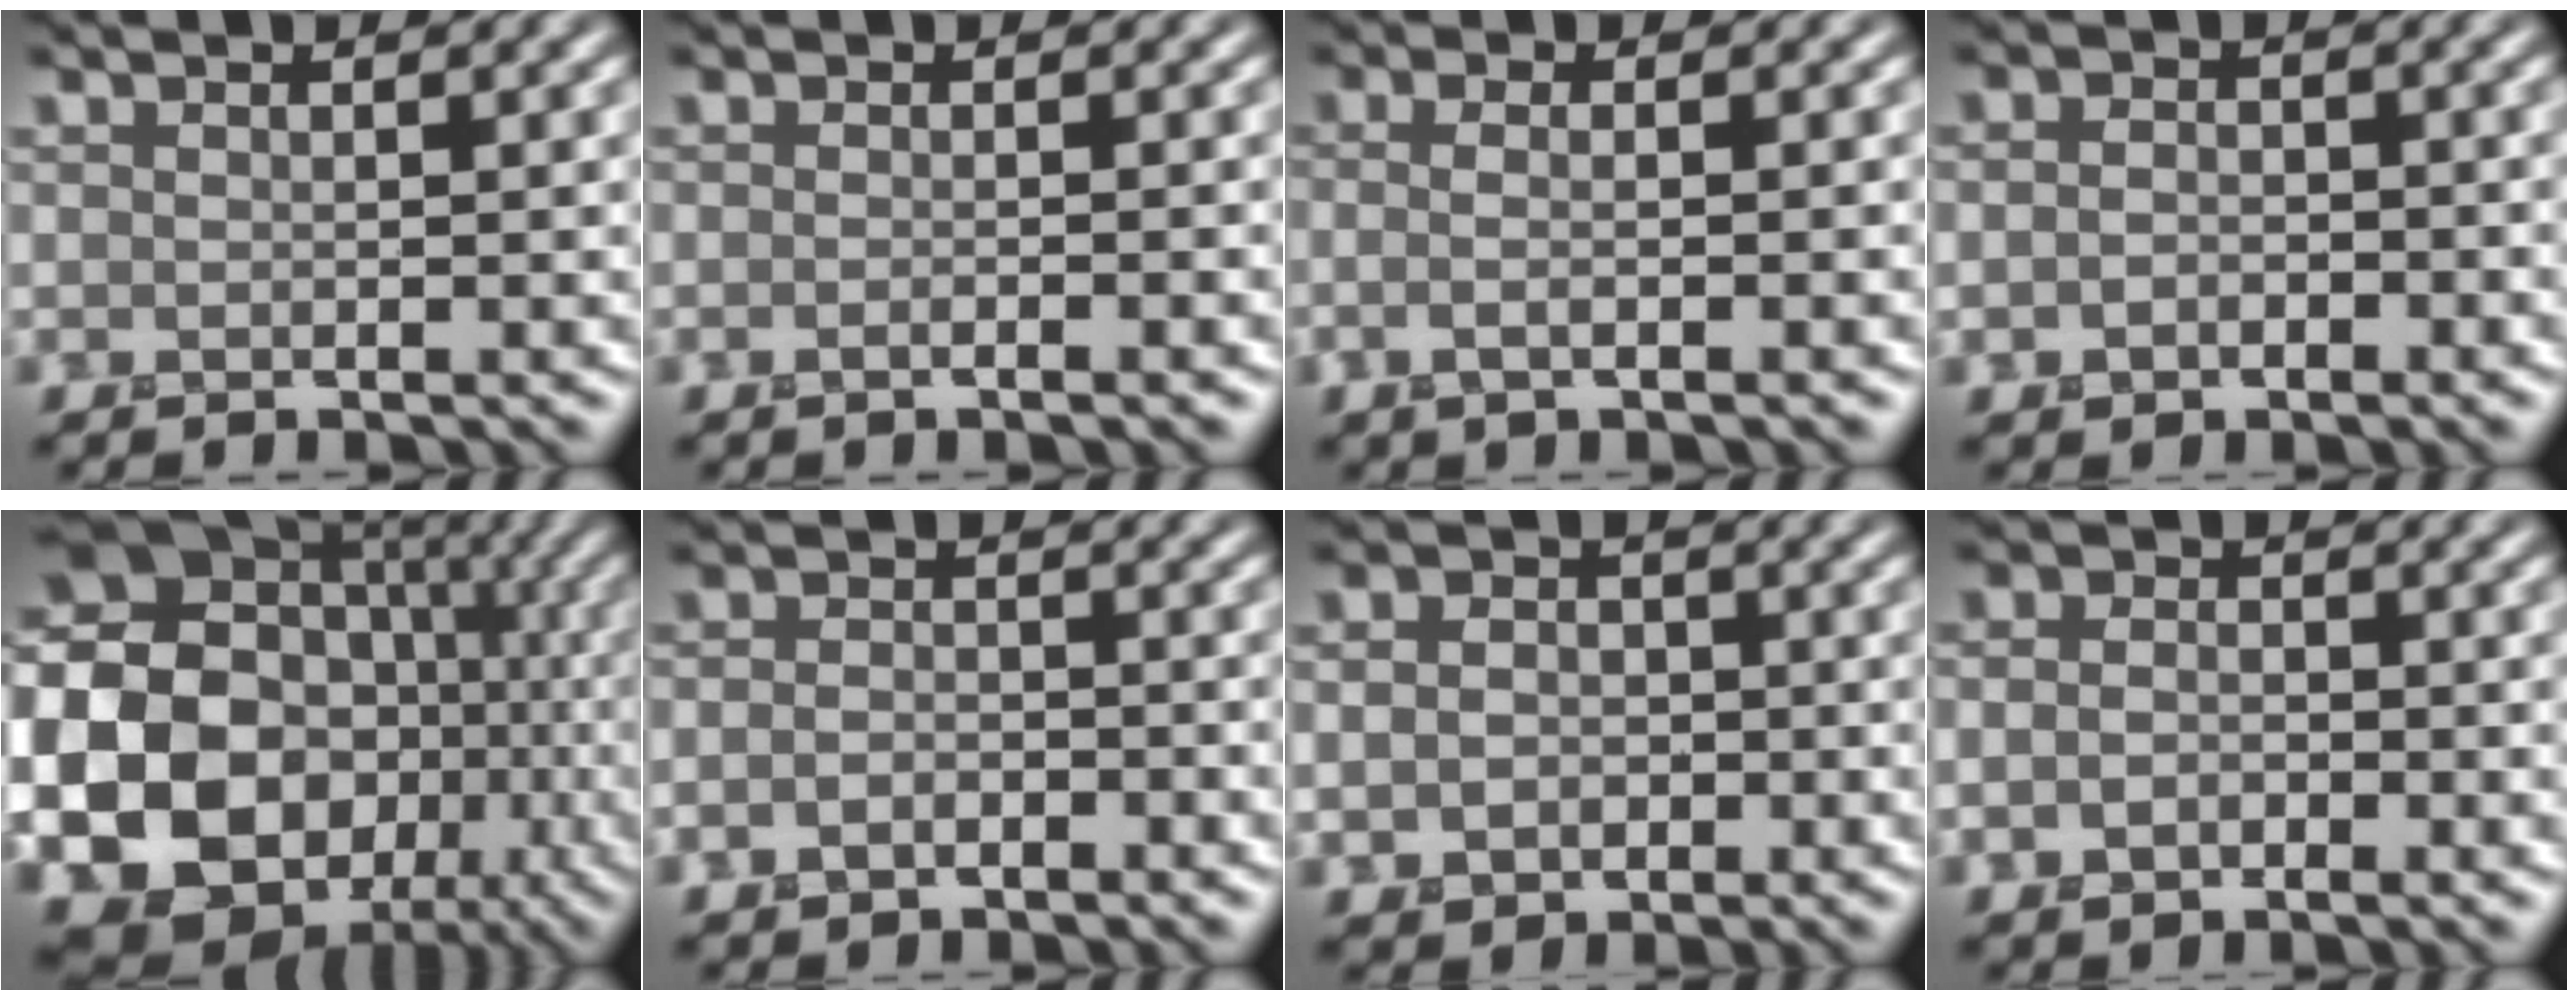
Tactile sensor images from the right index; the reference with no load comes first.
{"total": 2.0, "force": [-0.6, 0.8, 1.7], "torque": [-0.001, 0.002, -0.020]}
{"total": 3.2, "force": [-0.4, 1.3, 2.9], "torque": [-0.035, -0.001, -0.016]}
{"total": 1.9, "force": [-0.6, 1.4, 1.1], "torque": [-0.021, 0.000, -0.015]}
{"total": 25.9, "force": [-6.1, 22.9, 10.4], "torque": [-0.220, -0.040, -0.120]}
{"total": 2.3, "force": [-1.1, 1.6, 1.3], "torque": [-0.023, 0.001, -0.026]}
{"total": 3.4, "force": [-0.6, 2.8, 1.9], "torque": [-0.025, -0.007, -0.014]}
{"total": 2.9, "force": [-0.8, 2.1, 1.9], "torque": [-0.016, 0.002, -0.025]}